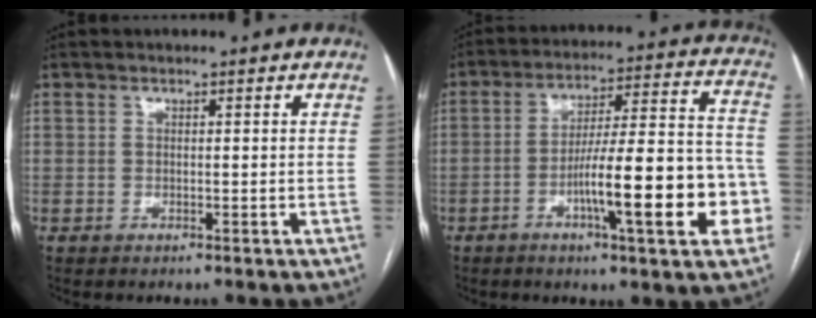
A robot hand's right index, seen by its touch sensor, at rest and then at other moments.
{"total": 17.4, "force": [-5.7, 2.3, 16.3], "torque": [-0.224, 0.022, -0.076]}